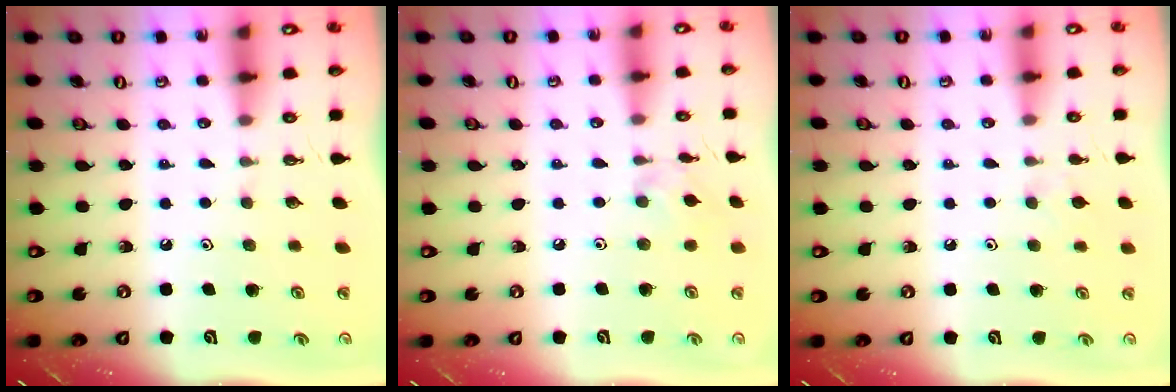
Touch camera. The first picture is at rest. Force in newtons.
{"total": 3.1, "press": 3.1, "slide": 0.5}
{"total": 3.2, "press": 3.1, "slide": 0.6}